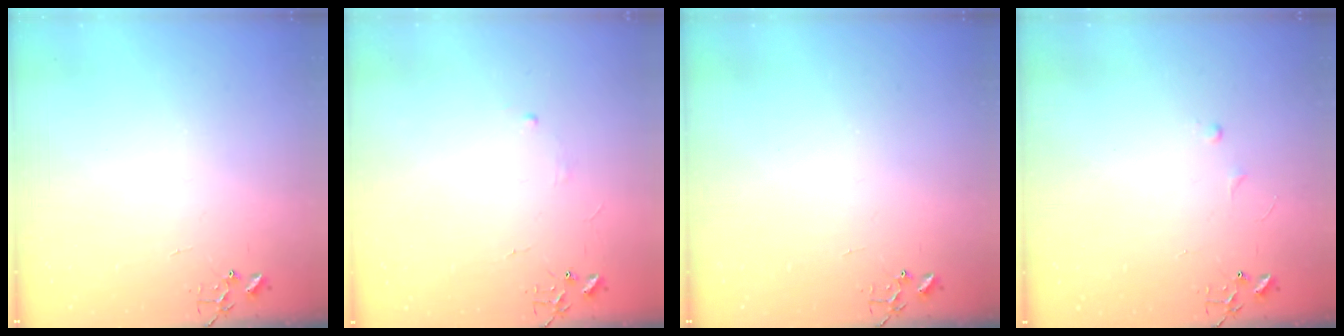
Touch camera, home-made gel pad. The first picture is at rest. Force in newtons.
{"total": 2.9, "press": 2.8, "slide": 0.5}
{"total": 0.0}
{"total": 3.4, "press": 3.4, "slide": 0.5}